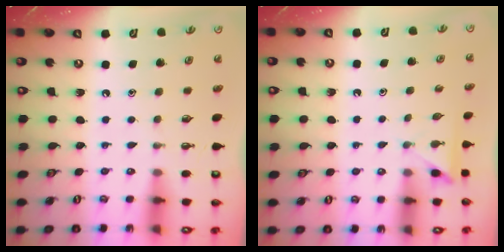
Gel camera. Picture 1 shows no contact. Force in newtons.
{"total": 2.7, "press": 2.7, "slide": 0.2}